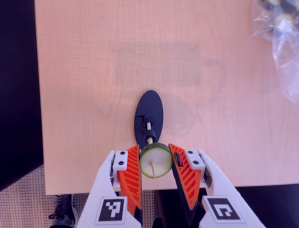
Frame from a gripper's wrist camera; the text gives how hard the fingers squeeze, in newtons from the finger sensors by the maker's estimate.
{"total": 10.4, "left": 10.6, "right": 10.2}